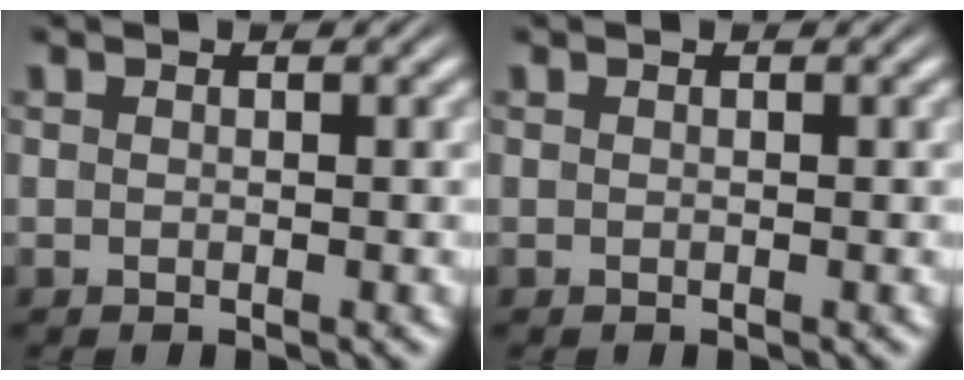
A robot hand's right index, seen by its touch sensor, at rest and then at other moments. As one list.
[{"total": 0.0}]